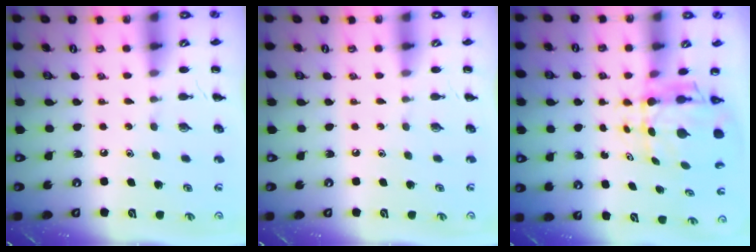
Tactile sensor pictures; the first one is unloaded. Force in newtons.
{"total": 0.0}
{"total": 6.1, "press": 5.7, "slide": 2.2}